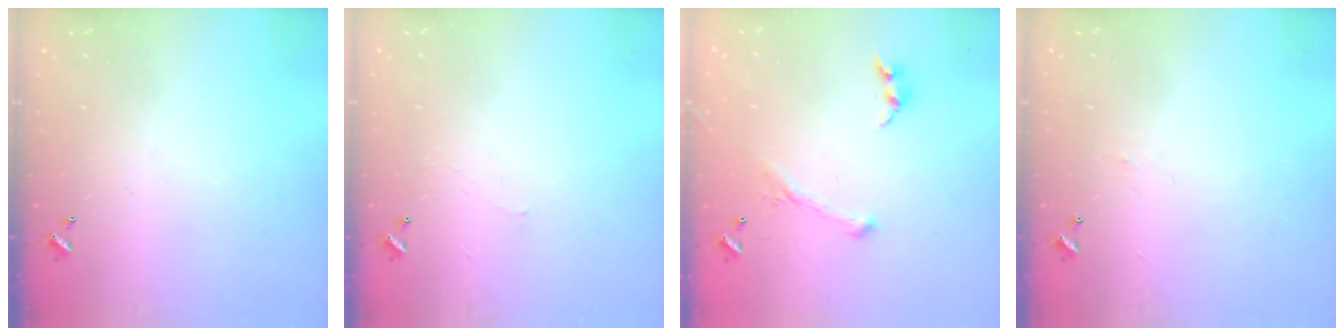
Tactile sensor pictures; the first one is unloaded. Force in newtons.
{"total": 2.1, "press": 2.1, "slide": 0.6}
{"total": 2.8, "press": 2.6, "slide": 0.9}
{"total": 1.8, "press": 1.7, "slide": 0.6}